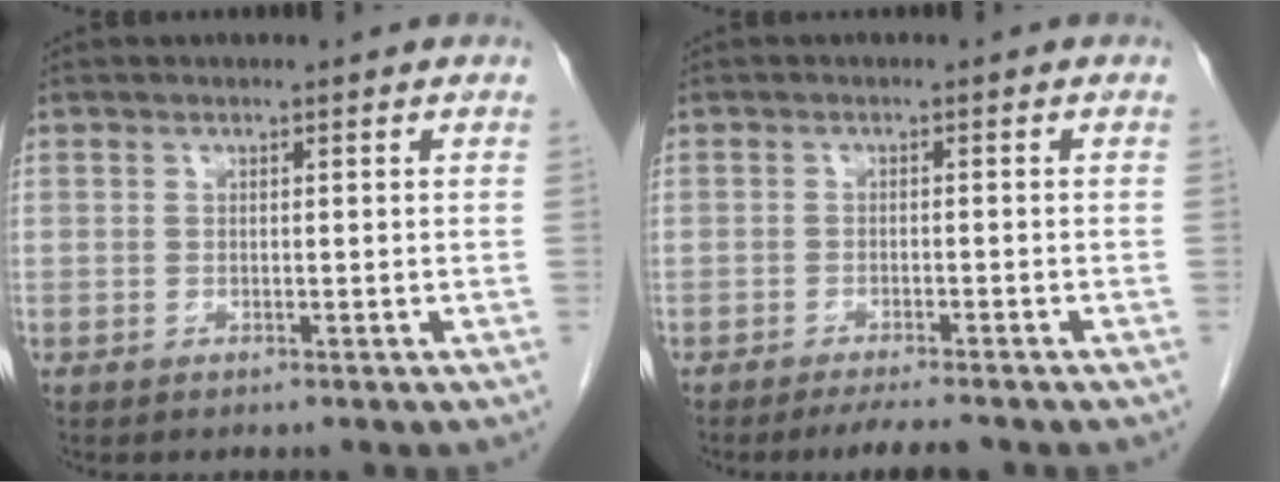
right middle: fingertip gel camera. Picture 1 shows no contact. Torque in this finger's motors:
{"motor_torque": [0.12, -0.08, 0.01, 0.00]}